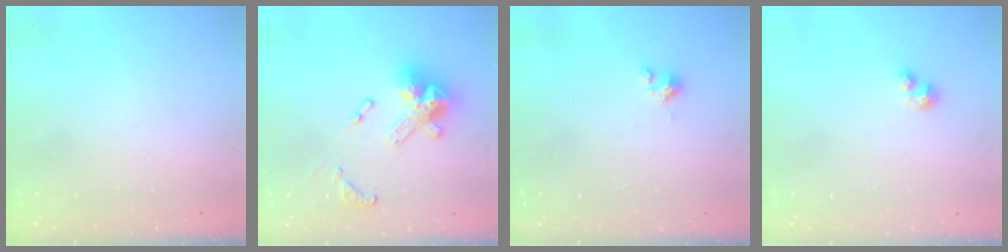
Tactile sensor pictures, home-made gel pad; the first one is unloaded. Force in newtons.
{"total": 14.9, "press": 14.8, "slide": 1.7}
{"total": 0.9, "press": 0.9, "slide": 0.2}
{"total": 2.1, "press": 2.1, "slide": 0.2}